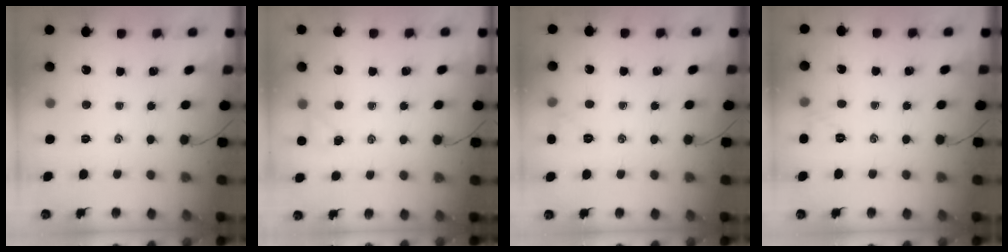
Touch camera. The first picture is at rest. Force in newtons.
{"total": 3.8, "press": 3.6, "slide": 1.0}
{"total": 4.2, "press": 4.0, "slide": 1.3}
{"total": 3.9, "press": 3.7, "slide": 1.0}